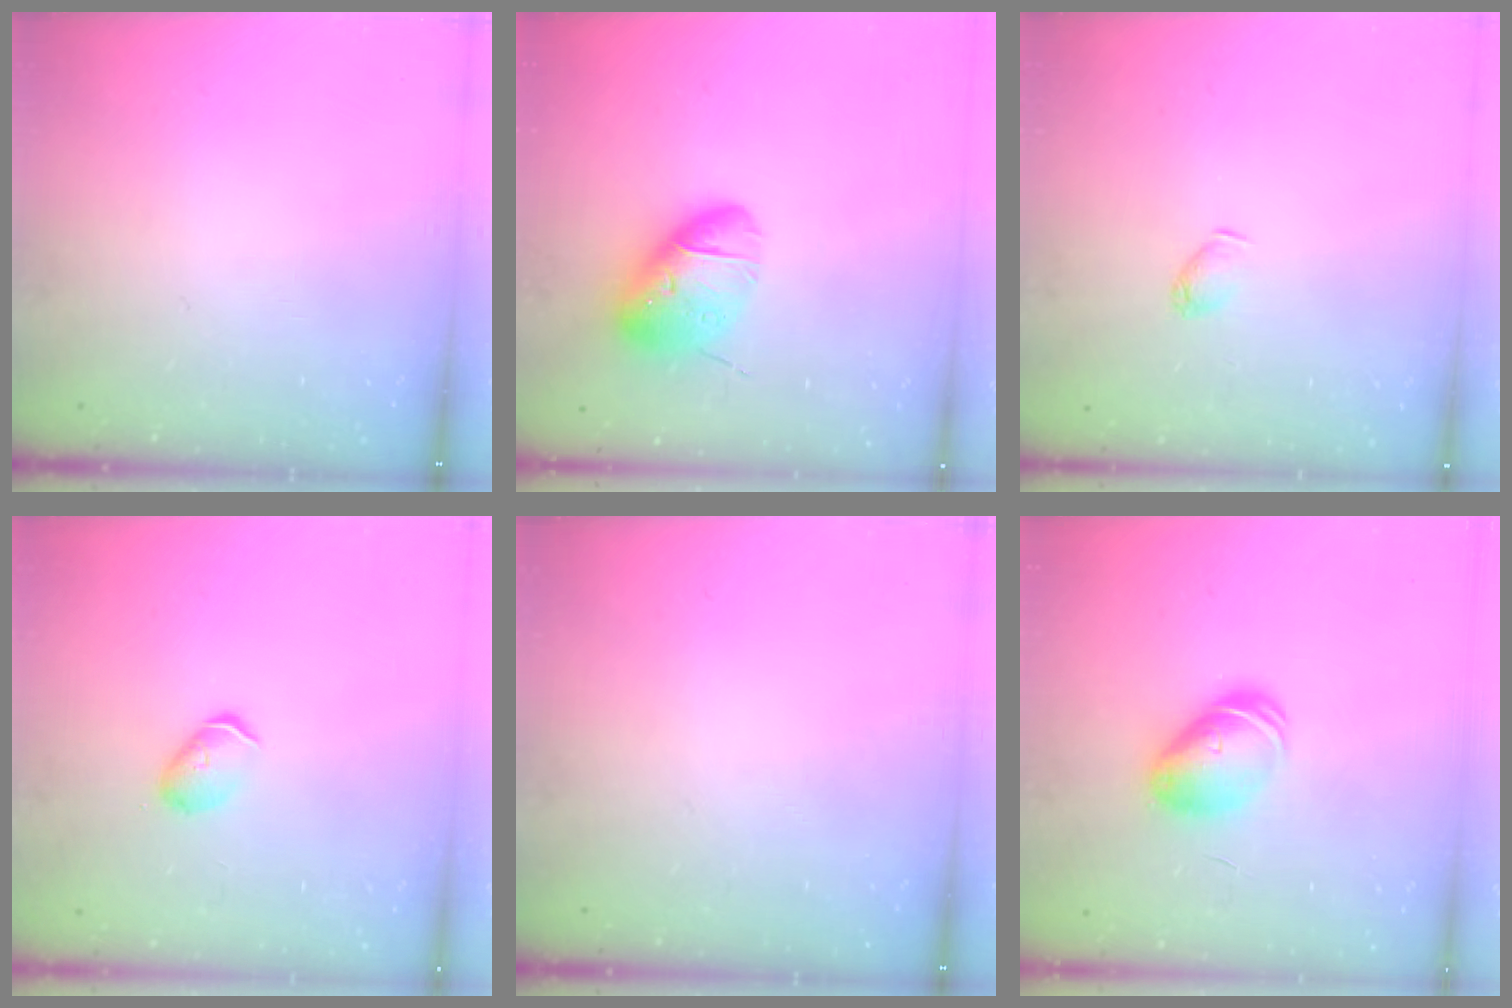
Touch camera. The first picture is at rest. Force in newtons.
{"total": 14.1, "press": 13.9, "slide": 2.6}
{"total": 3.1, "press": 3.0, "slide": 0.6}
{"total": 4.5, "press": 4.4, "slide": 0.6}
{"total": 0.0}
{"total": 9.0, "press": 8.9, "slide": 1.3}